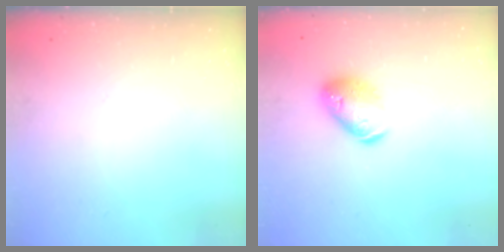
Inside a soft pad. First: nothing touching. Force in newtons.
{"total": 11.1, "press": 10.9, "slide": 1.6}